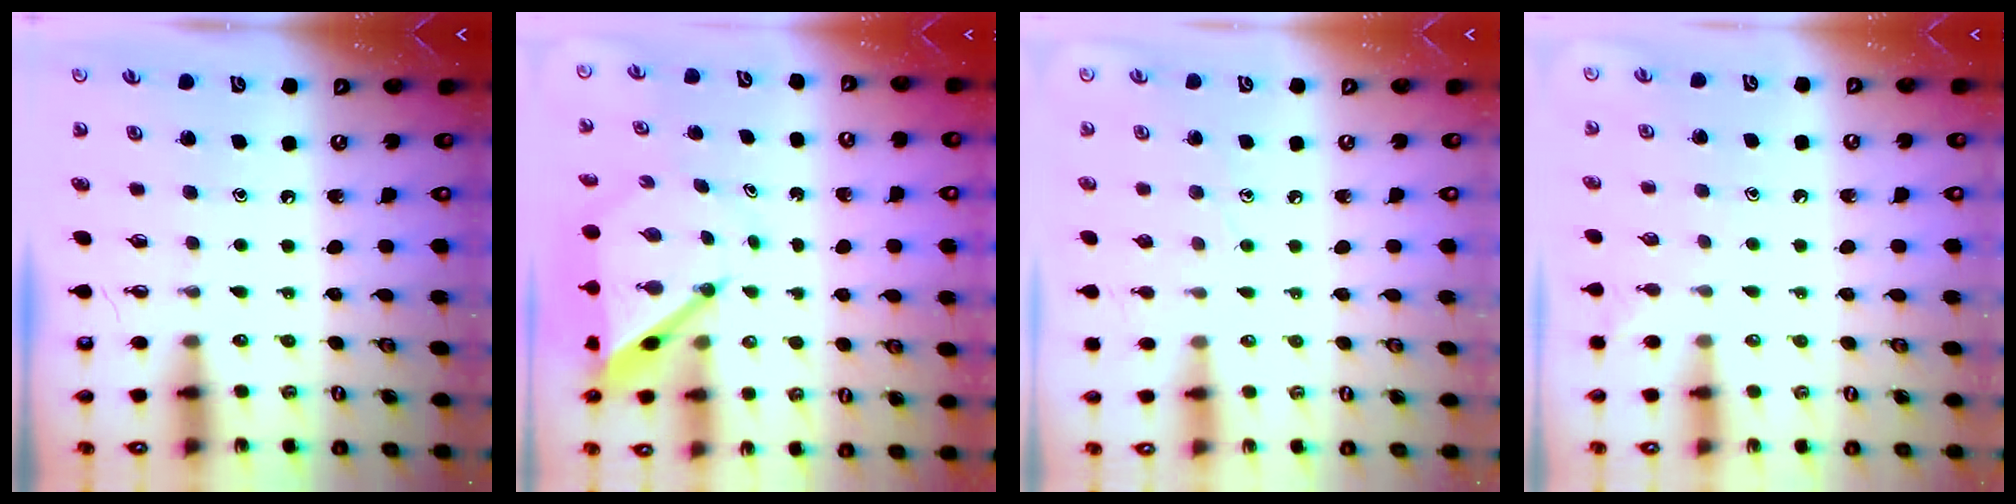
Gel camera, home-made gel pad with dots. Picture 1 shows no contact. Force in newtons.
{"total": 6.5, "press": 6.4, "slide": 0.7}
{"total": 5.7, "press": 5.6, "slide": 0.6}
{"total": 4.6, "press": 4.6, "slide": 0.5}